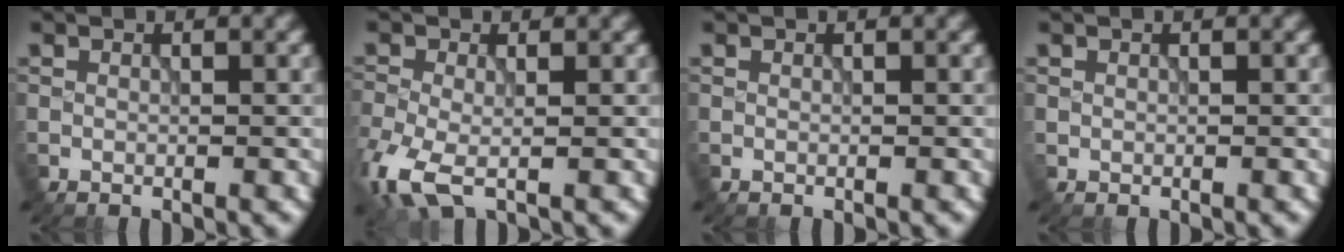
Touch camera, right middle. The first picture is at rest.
{"total": 5.3, "force": [-2.3, 2.7, 3.9], "torque": [-0.105, -0.016, -0.053]}
{"total": 0.0}
{"total": 0.0}